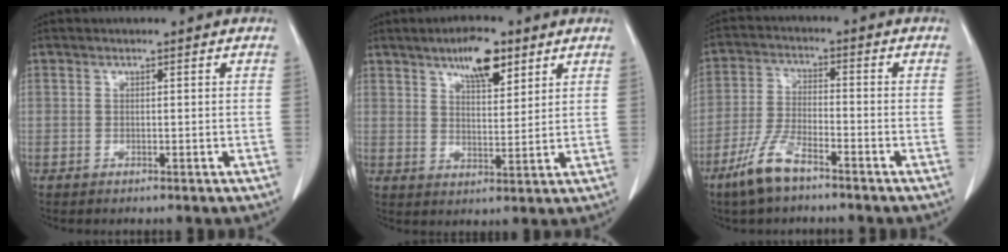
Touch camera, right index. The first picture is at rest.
{"total": 7.6, "force": [4.8, 2.4, 5.4], "torque": [-0.092, 0.004, 0.082]}
{"total": 7.6, "force": [-5.4, 1.8, 5.0], "torque": [-0.113, -0.011, -0.107]}